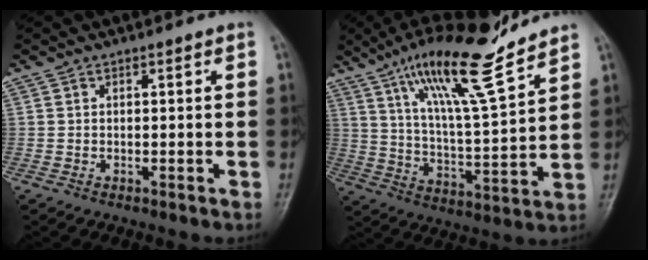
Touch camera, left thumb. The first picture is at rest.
{"total": 17.7, "force": [12.6, 2.6, 12.2], "torque": [-0.194, -0.066, 0.220]}